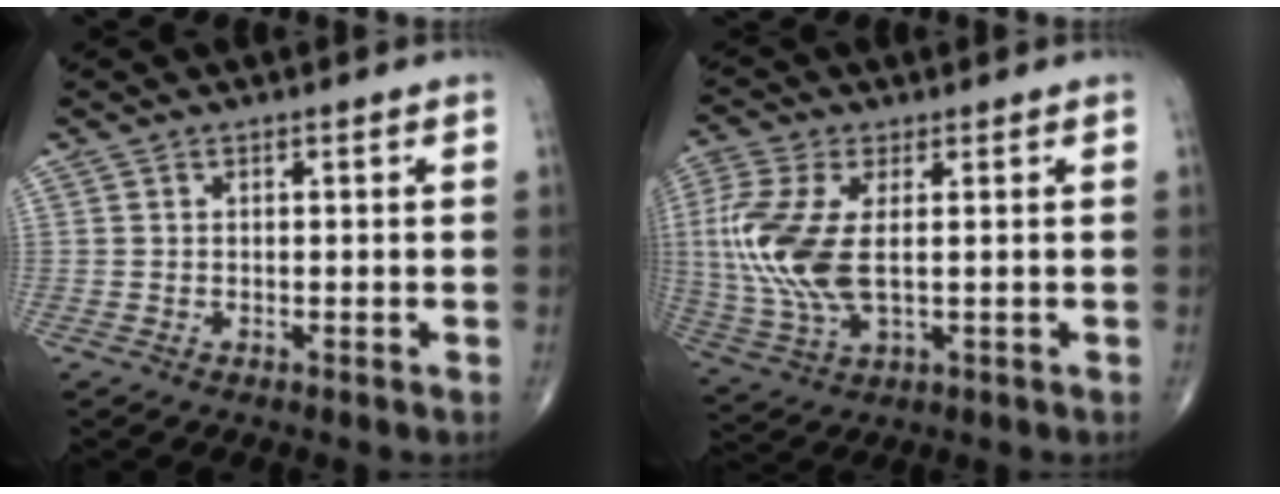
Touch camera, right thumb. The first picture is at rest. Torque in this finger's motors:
{"motor_torque": [1.23, 2.47, 0.92, -0.40, 0.58]}